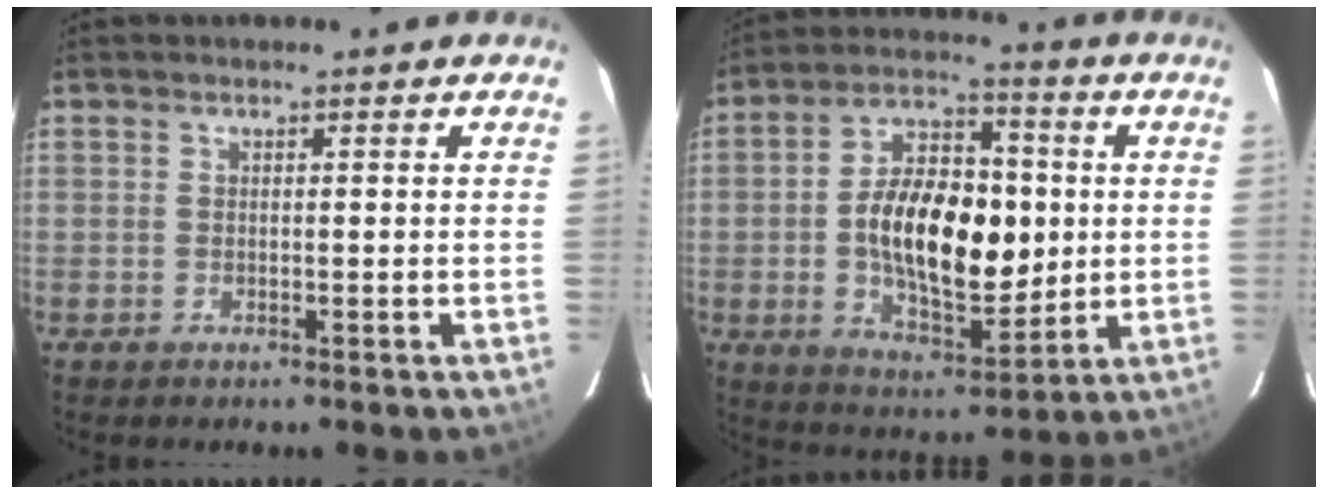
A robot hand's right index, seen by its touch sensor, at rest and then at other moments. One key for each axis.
{"total": 18.0, "fx": -0.1, "fy": 9.8, "fz": 15.1, "tx": -0.258, "ty": 0.017, "tz": 0.006}